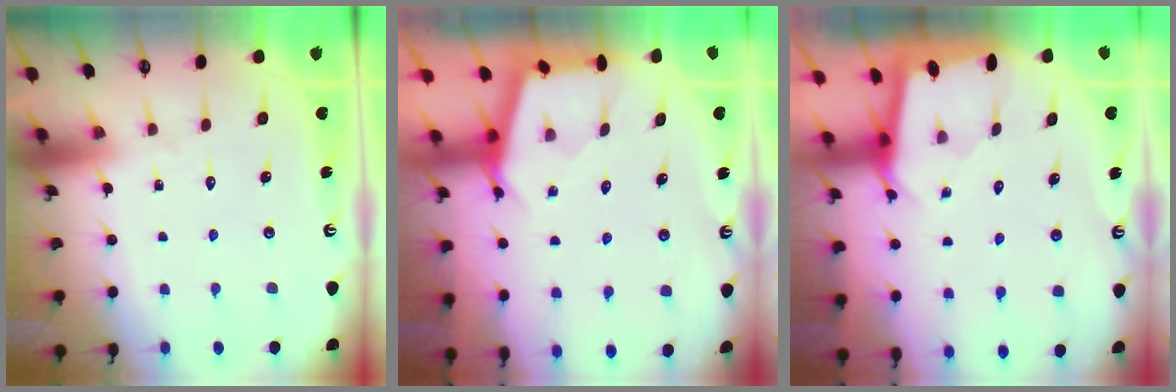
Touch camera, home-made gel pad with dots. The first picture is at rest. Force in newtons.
{"total": 2.8, "press": 2.8, "slide": 0.4}
{"total": 1.7, "press": 1.7, "slide": 0.2}